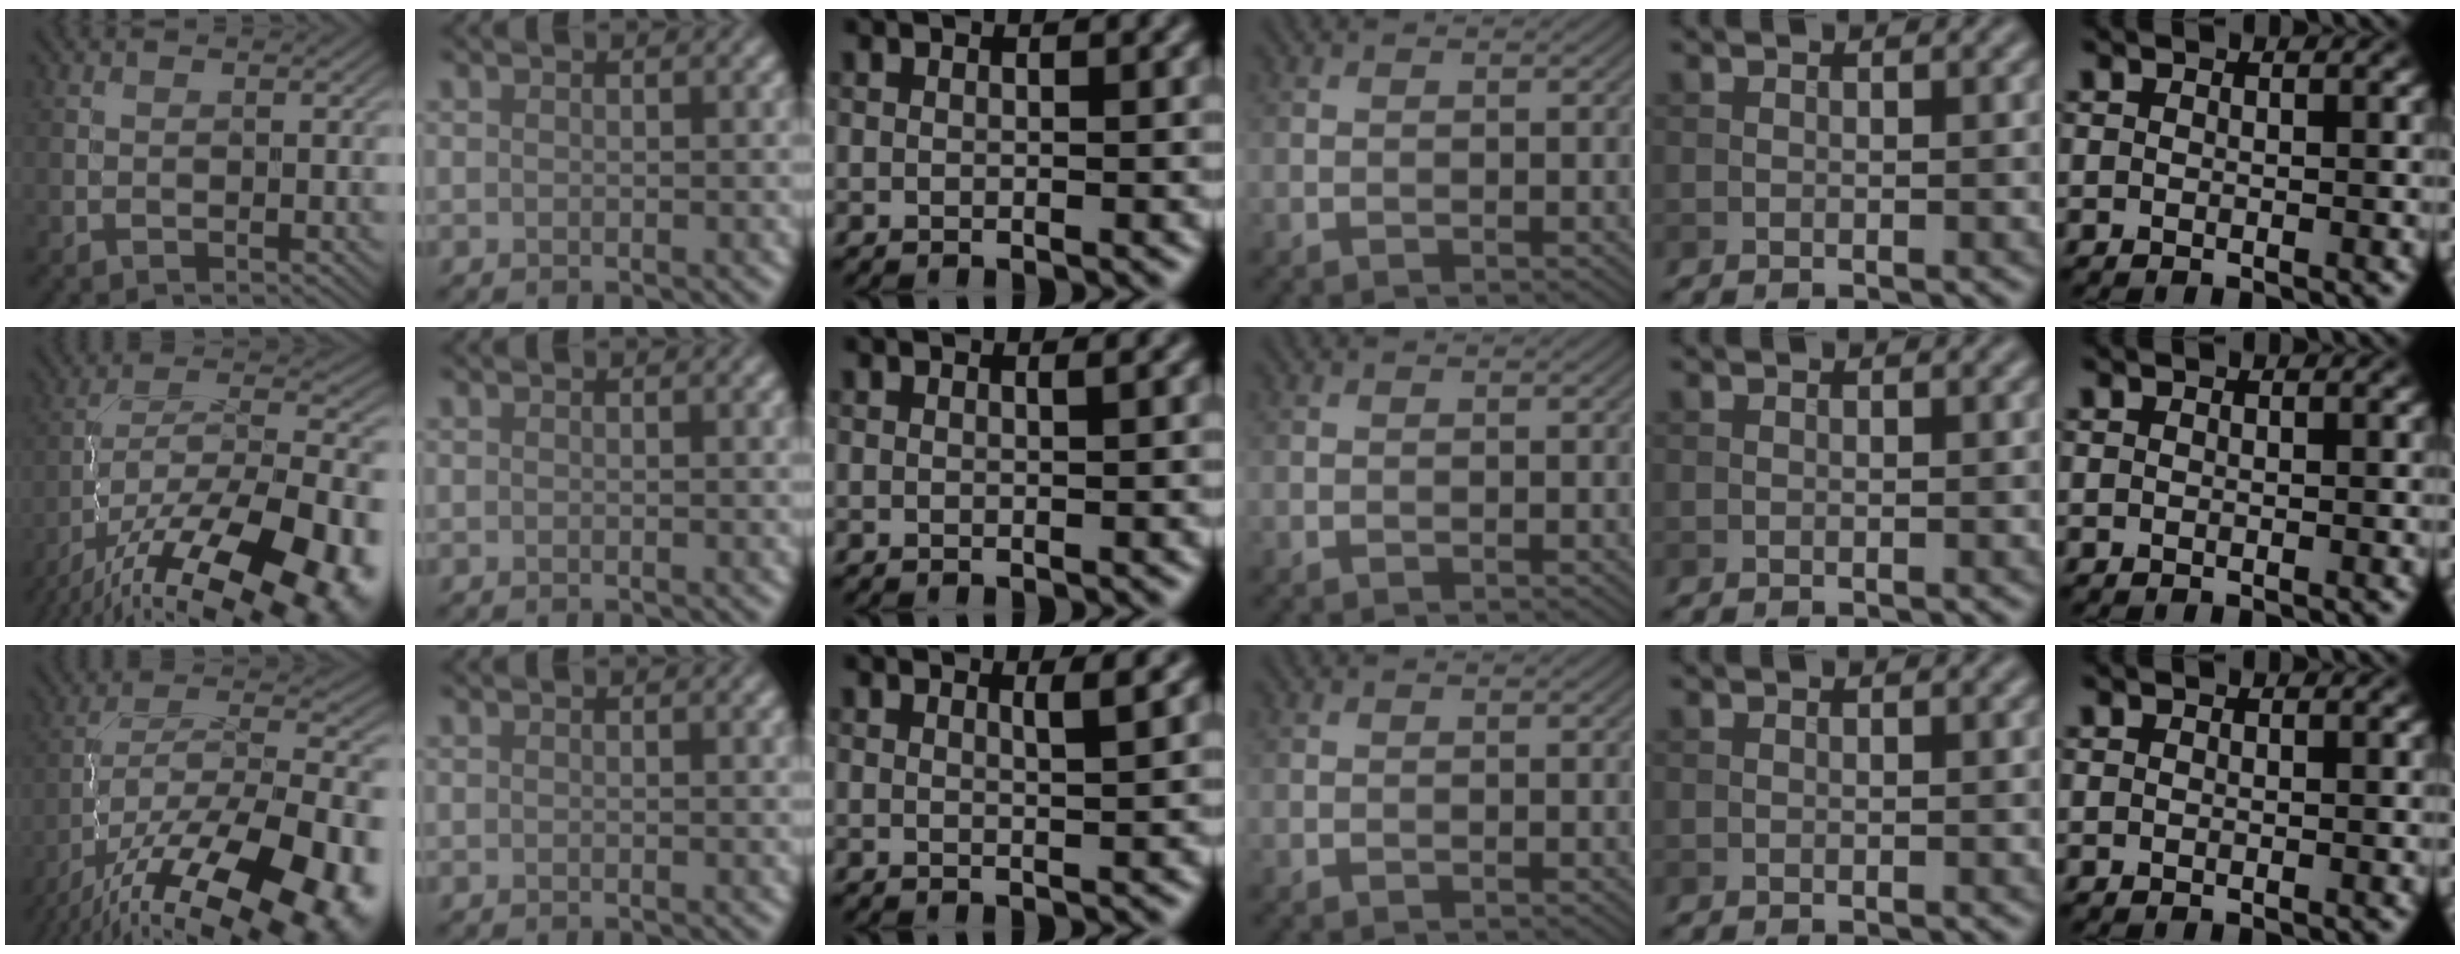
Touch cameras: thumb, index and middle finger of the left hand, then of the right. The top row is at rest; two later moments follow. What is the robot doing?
{"motion": "screw", "object": "dispenser bottle"}